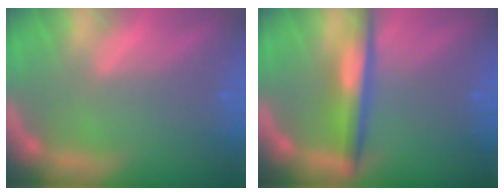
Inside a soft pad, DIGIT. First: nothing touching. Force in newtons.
{"total": 4.5}